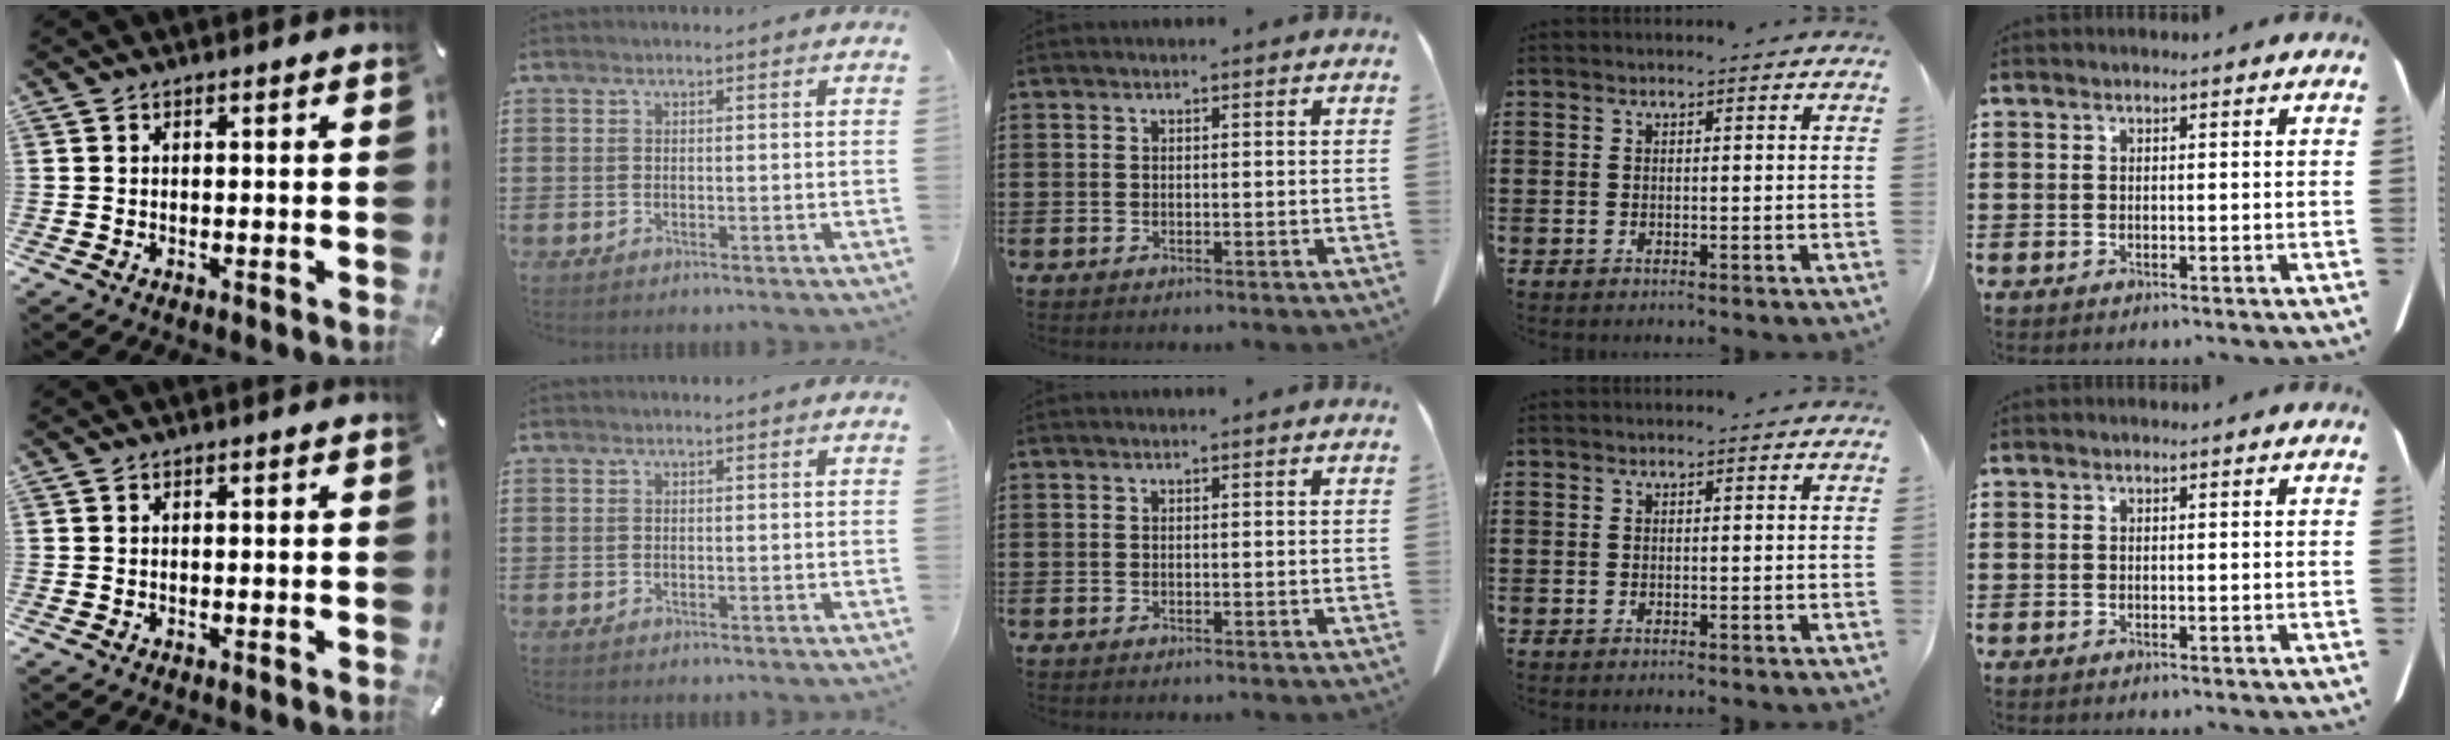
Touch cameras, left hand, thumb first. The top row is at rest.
{}